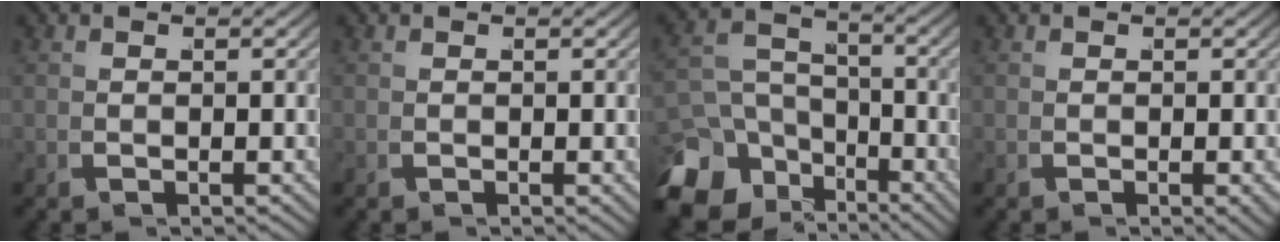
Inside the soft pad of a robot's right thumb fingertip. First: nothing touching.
{"total": 0.0}
{"total": 10.5, "force": [-4.1, 7.8, 5.7], "torque": [-0.090, -0.042, -0.053]}
{"total": 0.9, "force": [-0.3, 0.3, 0.8], "torque": [-0.011, -0.003, -0.003]}